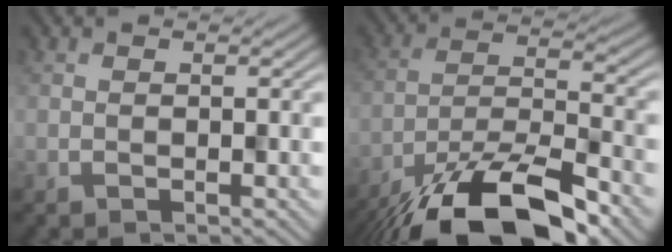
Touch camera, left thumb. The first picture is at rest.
{"total": 15.5, "force": [-11.4, 4.3, 9.6], "torque": [-0.183, -0.012, -0.196]}